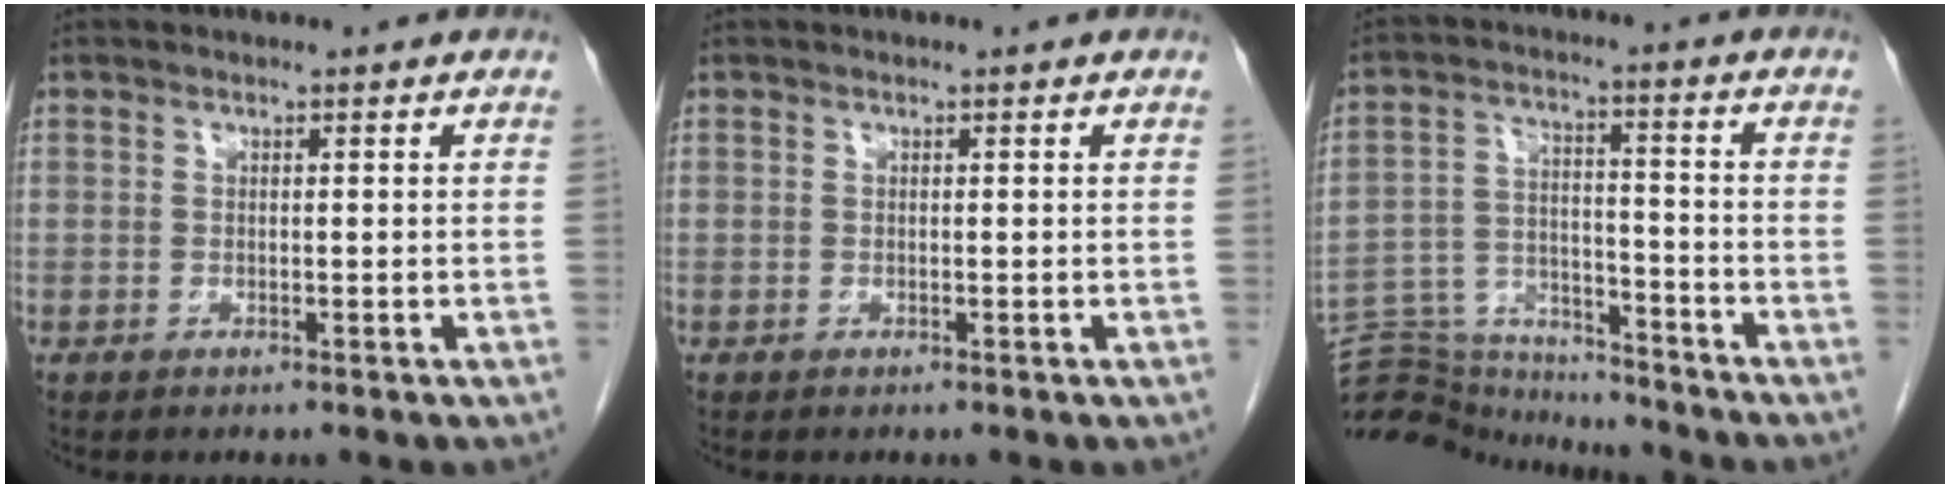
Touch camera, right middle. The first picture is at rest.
{"total": 0.0}
{"total": 14.4, "force": [-14.2, 1.6, 1.7], "torque": [-0.038, 0.027, -0.230]}